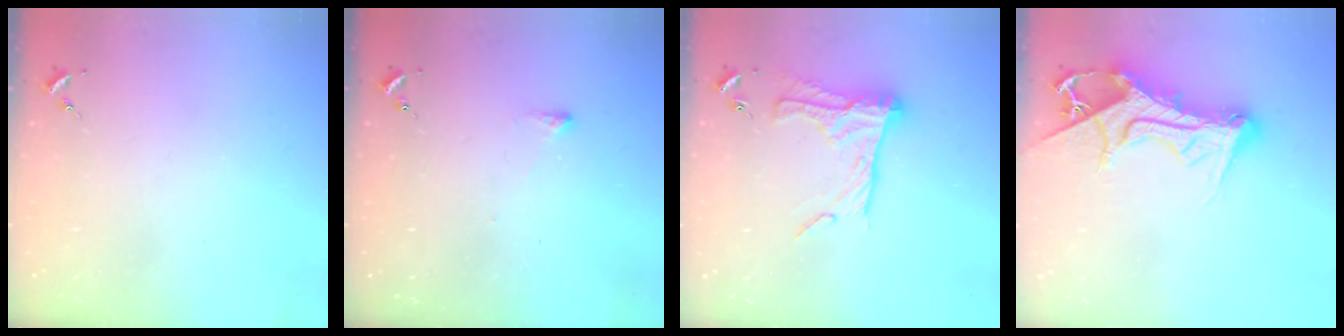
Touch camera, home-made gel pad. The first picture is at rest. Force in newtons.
{"total": 2.4, "press": 2.4, "slide": 0.5}
{"total": 16.9, "press": 16.8, "slide": 1.5}
{"total": 15.9, "press": 15.9, "slide": 1.6}